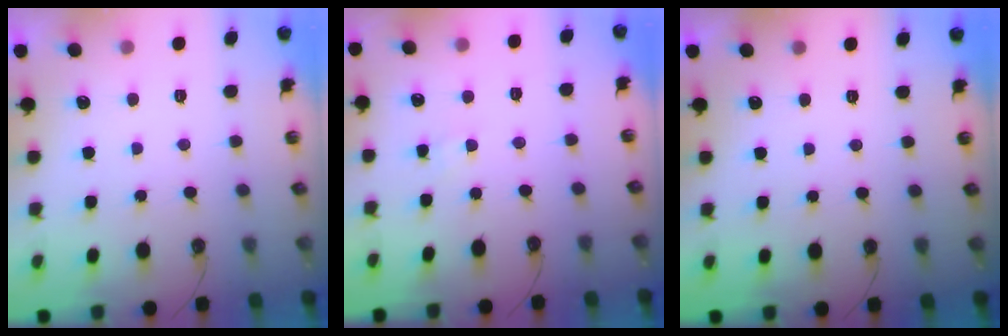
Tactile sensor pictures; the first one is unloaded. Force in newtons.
{"total": 3.0, "press": 2.9, "slide": 0.5}
{"total": 0.0}